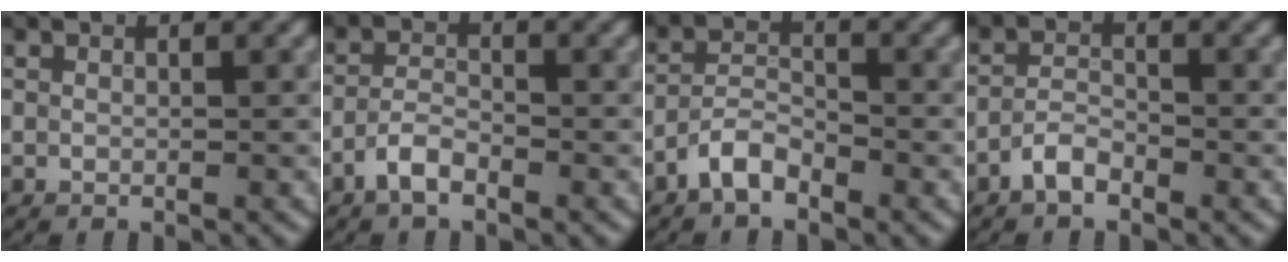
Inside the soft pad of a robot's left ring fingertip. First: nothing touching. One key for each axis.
{"total": 2.5, "fx": -1.6, "fy": 1.0, "fz": 1.7, "tx": -0.035, "ty": 0.005, "tz": -0.040}
{"total": 3.0, "fx": -2.1, "fy": 1.3, "fz": 1.7, "tx": -0.032, "ty": 0.010, "tz": -0.048}
{"total": 2.2, "fx": -1.6, "fy": 1.0, "fz": 1.3, "tx": -0.024, "ty": 0.007, "tz": -0.036}